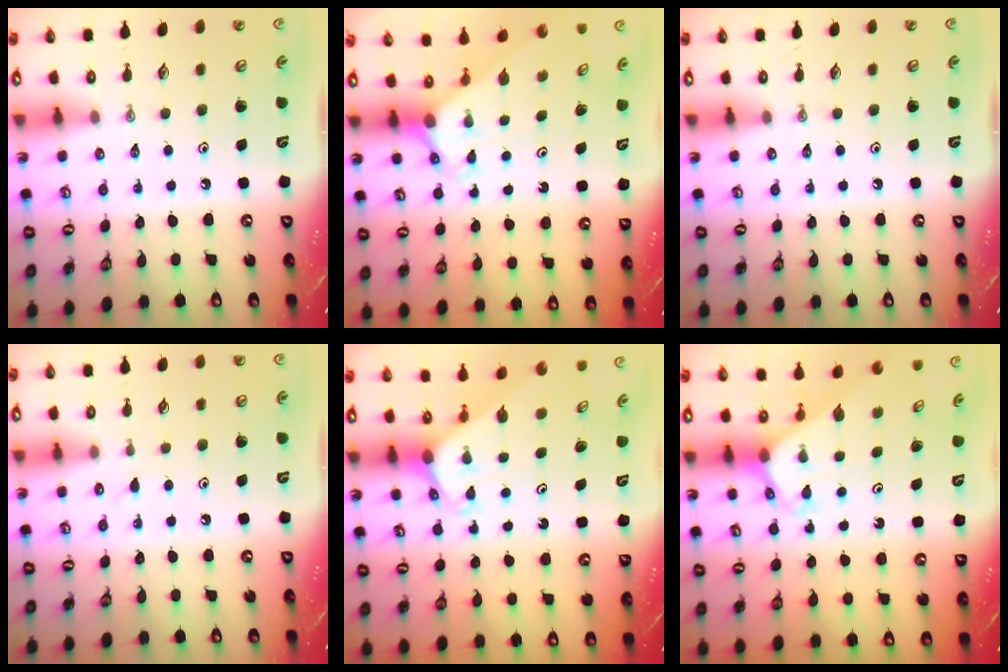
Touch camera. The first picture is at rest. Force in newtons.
{"total": 3.0, "press": 3.0, "slide": 0.0}
{"total": 0.0}
{"total": 5.0, "press": 5.0, "slide": 0.6}
{"total": 2.0, "press": 2.0, "slide": 0.1}
{"total": 2.8, "press": 2.8, "slide": 0.2}